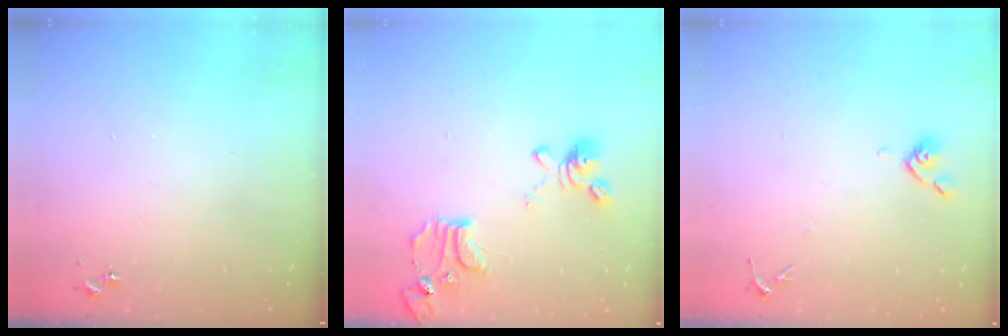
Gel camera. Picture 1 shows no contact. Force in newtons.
{"total": 15.3, "press": 15.3, "slide": 1.1}
{"total": 5.8, "press": 5.8, "slide": 0.7}